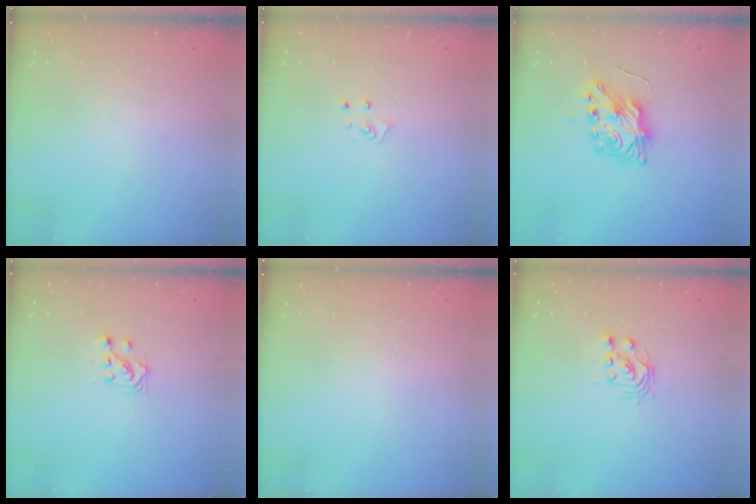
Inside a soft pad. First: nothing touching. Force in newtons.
{"total": 4.0, "press": 4.0, "slide": 0.3}
{"total": 8.5, "press": 8.4, "slide": 0.4}
{"total": 4.6, "press": 4.5, "slide": 0.6}
{"total": 0.0}
{"total": 3.1, "press": 3.0, "slide": 0.3}